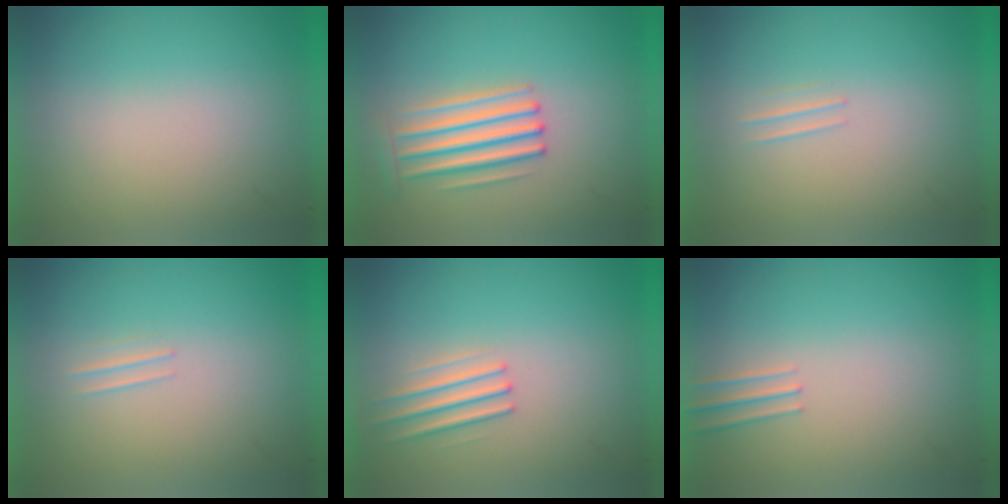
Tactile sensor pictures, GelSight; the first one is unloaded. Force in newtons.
{"total": 3.2}
{"total": 1.1}
{"total": 1.0}
{"total": 2.4}
{"total": 1.0}